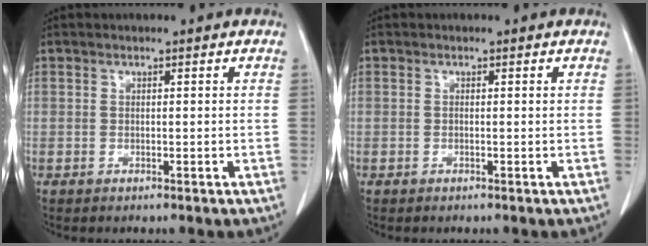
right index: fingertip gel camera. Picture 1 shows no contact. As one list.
[{"total": 0.0}]